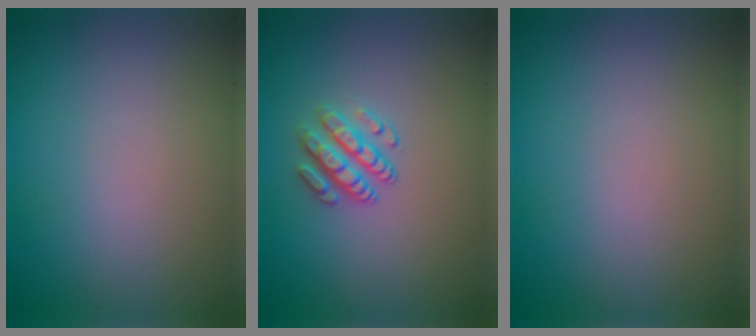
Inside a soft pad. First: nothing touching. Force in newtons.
{"total": 2.7, "press": 2.5, "slide": 1.0}
{"total": 0.0}